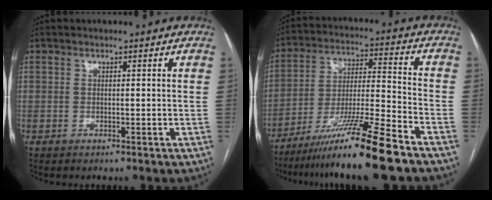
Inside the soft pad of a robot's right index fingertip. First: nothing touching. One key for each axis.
{"total": 16.0, "fx": -12.1, "fy": -1.4, "fz": 10.3, "tx": -0.189, "ty": -0.025, "tz": -0.213}